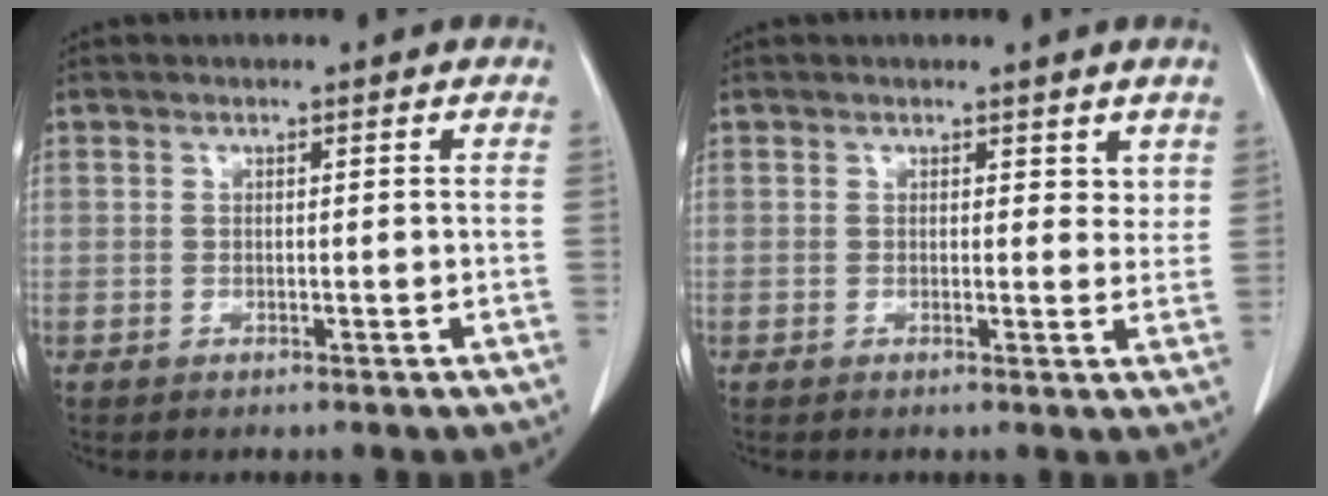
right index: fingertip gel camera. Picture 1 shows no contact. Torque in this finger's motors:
{"motor_torque": [-0.12, 0.15, -0.01, -0.01]}